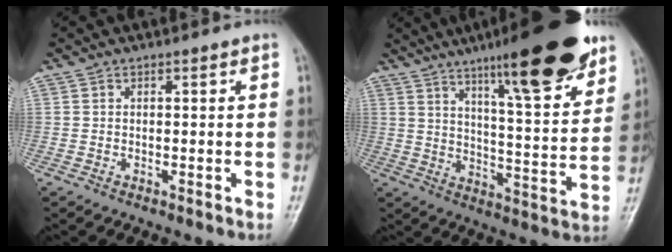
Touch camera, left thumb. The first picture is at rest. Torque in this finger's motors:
{"motor_torque": [1.27, 0.16, 1.80, -0.97, 0.33]}